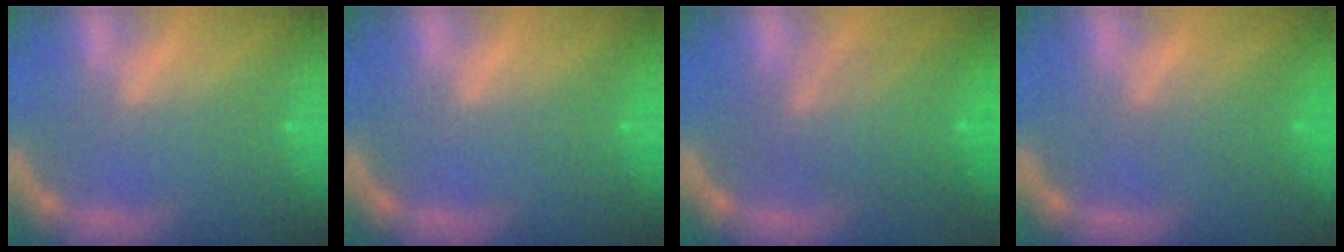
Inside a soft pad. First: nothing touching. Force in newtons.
{"total": 1.0}
{"total": 6.6}
{"total": 2.5}